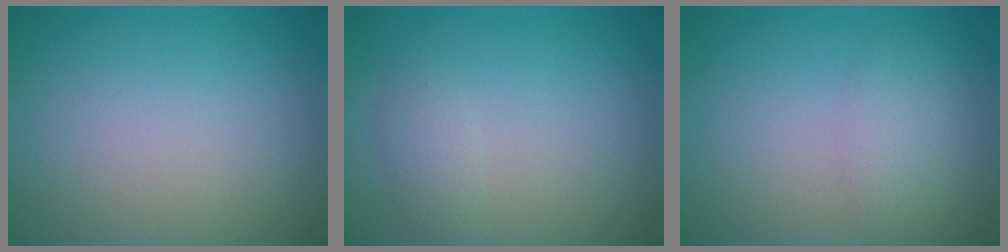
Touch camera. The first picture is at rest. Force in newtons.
{"total": 1.3, "press": 1.3, "slide": 0.1}
{"total": 2.2, "press": 2.2, "slide": 0.1}